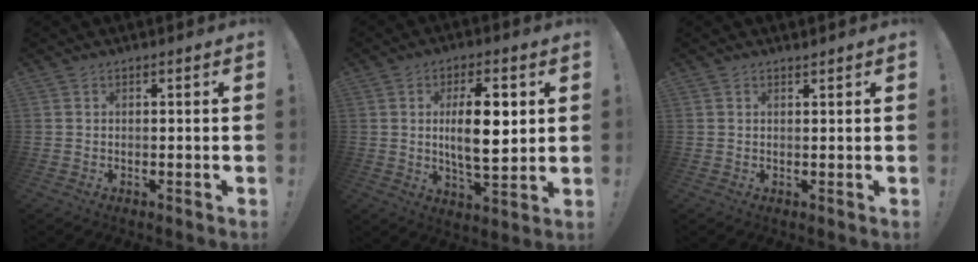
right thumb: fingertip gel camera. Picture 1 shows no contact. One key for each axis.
{"total": 13.1, "fx": 2.0, "fy": 5.0, "fz": 11.9, "tx": -0.197, "ty": -0.011, "tz": 0.025}
{"total": 0.9, "fx": 0.8, "fy": -0.3, "fz": 0.0, "tx": 0.007, "ty": -0.006, "tz": 0.014}